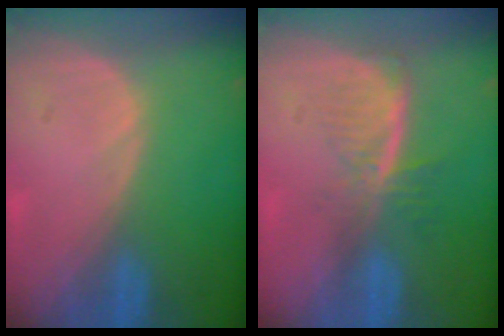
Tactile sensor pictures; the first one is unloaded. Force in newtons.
{"total": 5.9, "press": 5.1, "slide": 3.0}